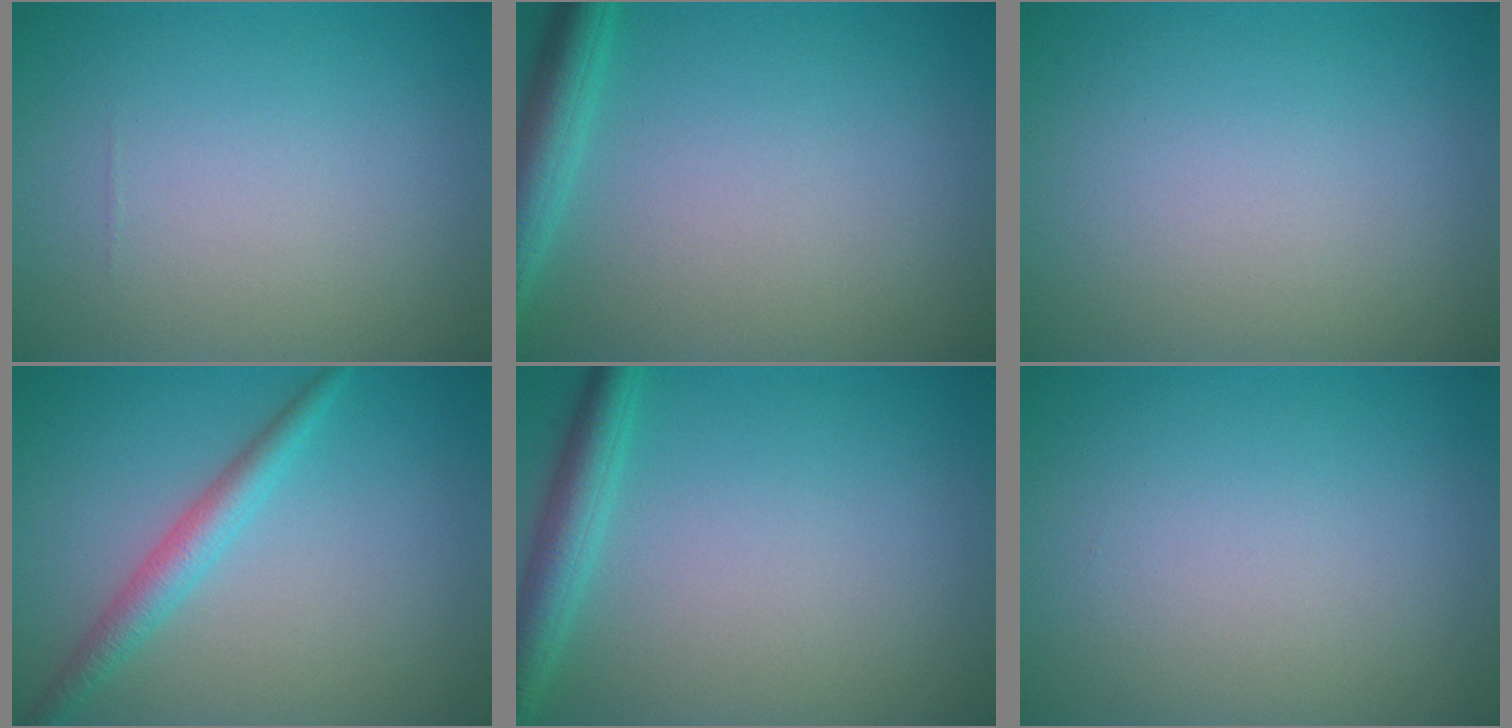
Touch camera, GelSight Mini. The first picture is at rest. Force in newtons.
{"total": 3.5, "press": 3.5, "slide": 0.2}
{"total": 0.0}
{"total": 2.8, "press": 2.8, "slide": 0.1}
{"total": 3.3, "press": 3.3, "slide": 0.1}
{"total": 0.0}